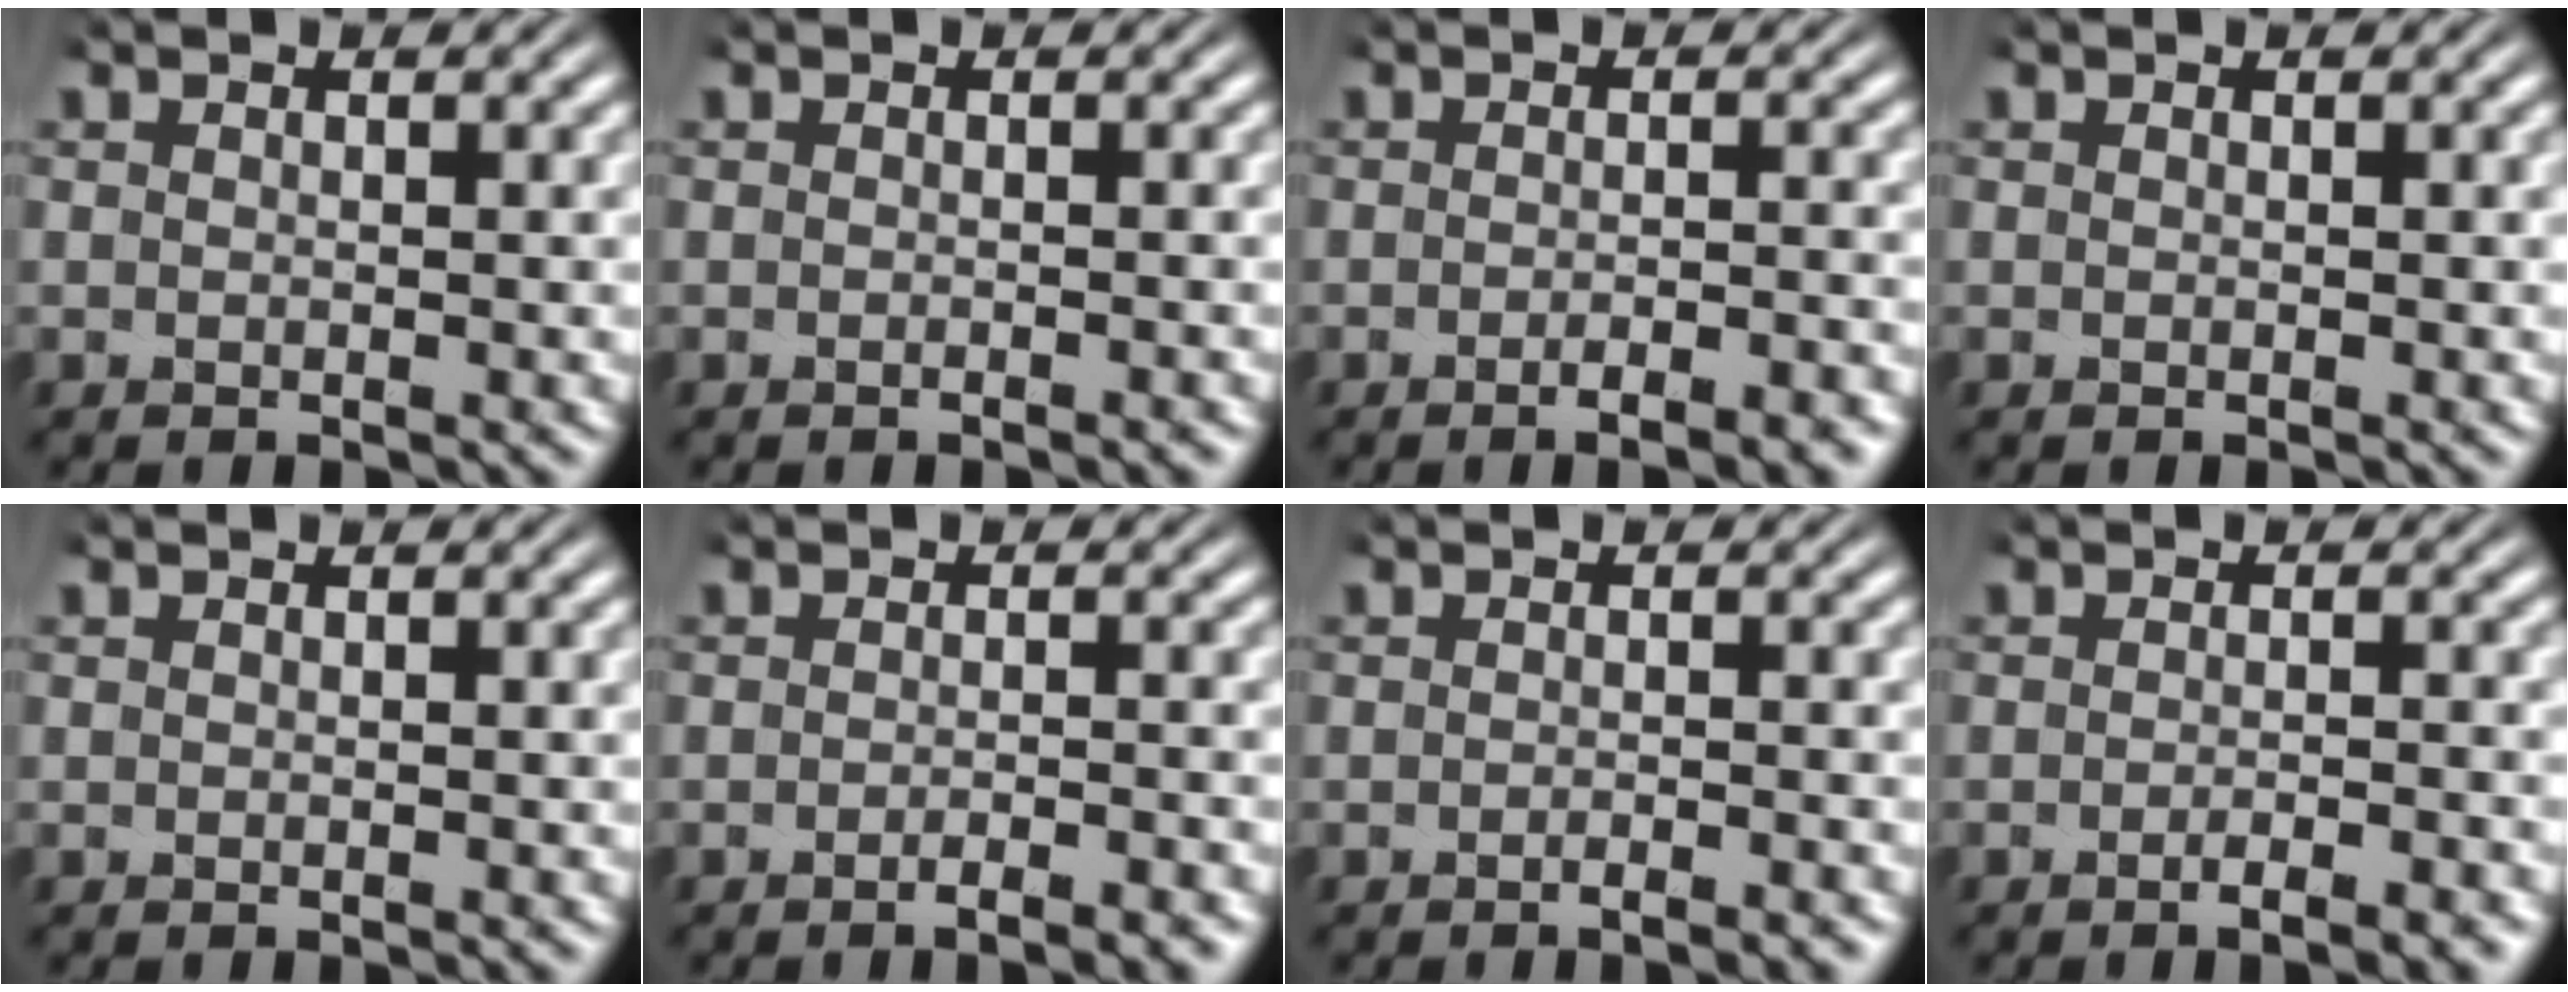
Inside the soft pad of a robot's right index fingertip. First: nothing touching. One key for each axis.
{"total": 0.6, "fx": -0.5, "fy": 0.2, "fz": 0.2, "tx": -0.003, "ty": 0.009, "tz": -0.015}
{"total": 2.3, "fx": -1.9, "fy": 0.3, "fz": 1.2, "tx": -0.011, "ty": 0.015, "tz": -0.043}
{"total": 0.0}
{"total": 0.0}
{"total": 1.9, "fx": -1.7, "fy": 0.2, "fz": 0.9, "tx": -0.009, "ty": 0.013, "tz": -0.038}
{"total": 1.2, "fx": -1.1, "fy": 0.1, "fz": 0.5, "tx": -0.005, "ty": 0.012, "tz": -0.028}
{"total": 2.2, "fx": -1.8, "fy": 0.3, "fz": 1.2, "tx": -0.013, "ty": 0.012, "tz": -0.041}